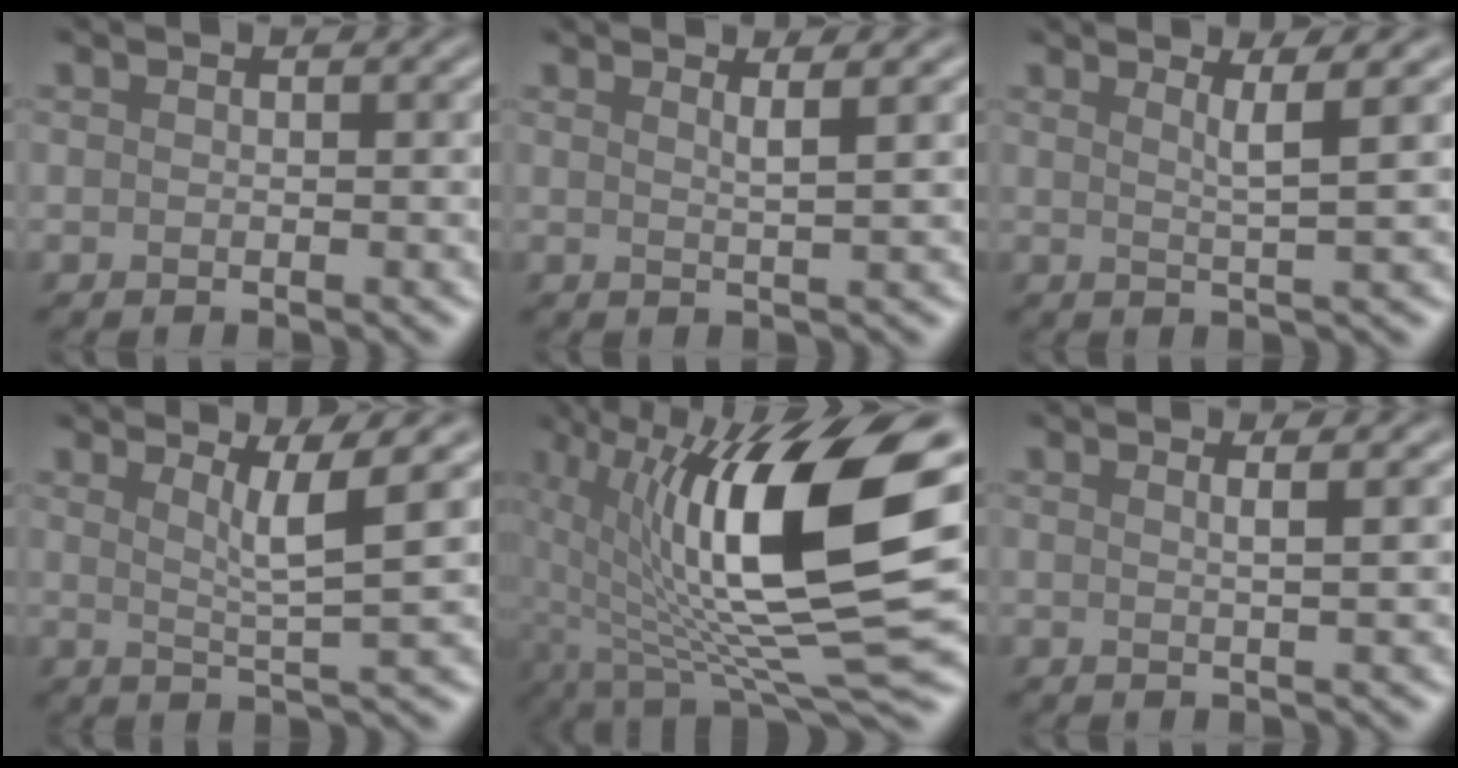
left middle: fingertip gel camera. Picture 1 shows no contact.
{"total": 1.6, "force": [0.9, 0.2, 1.2], "torque": [-0.017, 0.006, 0.014]}
{"total": 2.3, "force": [1.2, 0.2, 2.0], "torque": [-0.033, 0.005, 0.023]}
{"total": 3.5, "force": [1.5, 0.2, 3.2], "torque": [-0.053, -0.002, 0.036]}
{"total": 14.1, "force": [1.8, 4.5, 13.2], "torque": [-0.220, -0.018, 0.038]}
{"total": 2.0, "force": [1.0, 0.7, 1.6], "torque": [-0.012, 0.011, -0.007]}